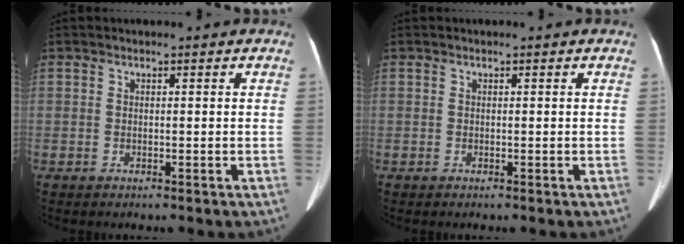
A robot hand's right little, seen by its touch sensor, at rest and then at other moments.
{"total": 0.0}